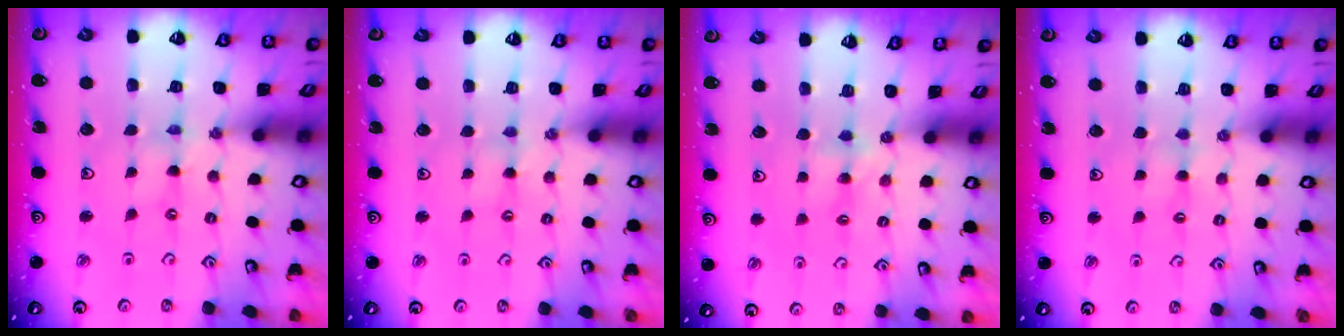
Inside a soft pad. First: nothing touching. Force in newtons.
{"total": 2.8, "press": 2.8, "slide": 0.3}
{"total": 3.6, "press": 3.5, "slide": 0.5}
{"total": 2.2, "press": 2.2, "slide": 0.5}